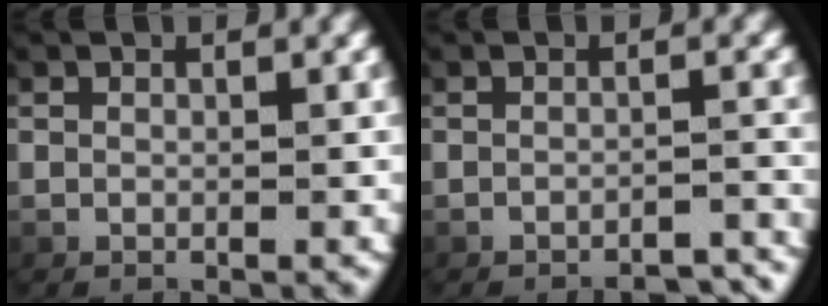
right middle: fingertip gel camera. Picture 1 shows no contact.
{"total": 3.4, "force": [-3.4, 0.1, 0.6], "torque": [-0.007, -0.004, -0.052]}